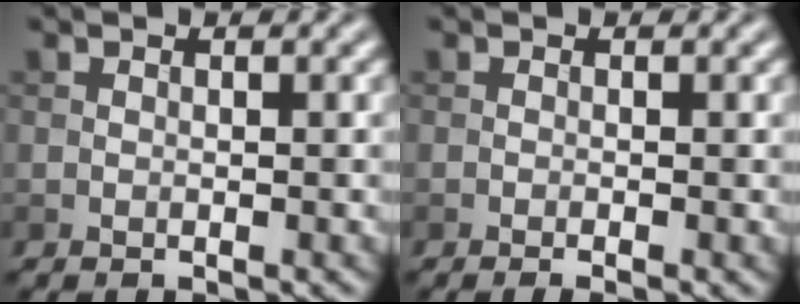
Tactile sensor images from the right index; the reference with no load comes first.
{"total": 1.2, "force": [-0.5, 0.2, 1.0], "torque": [-0.015, -0.005, -0.010]}